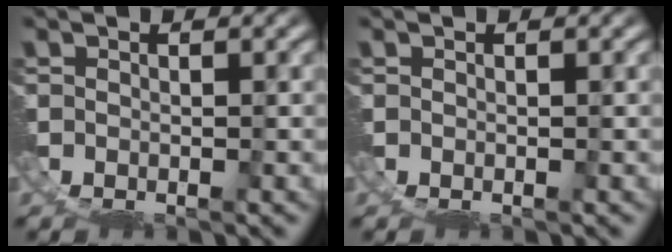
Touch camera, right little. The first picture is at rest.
{"total": 0.0}